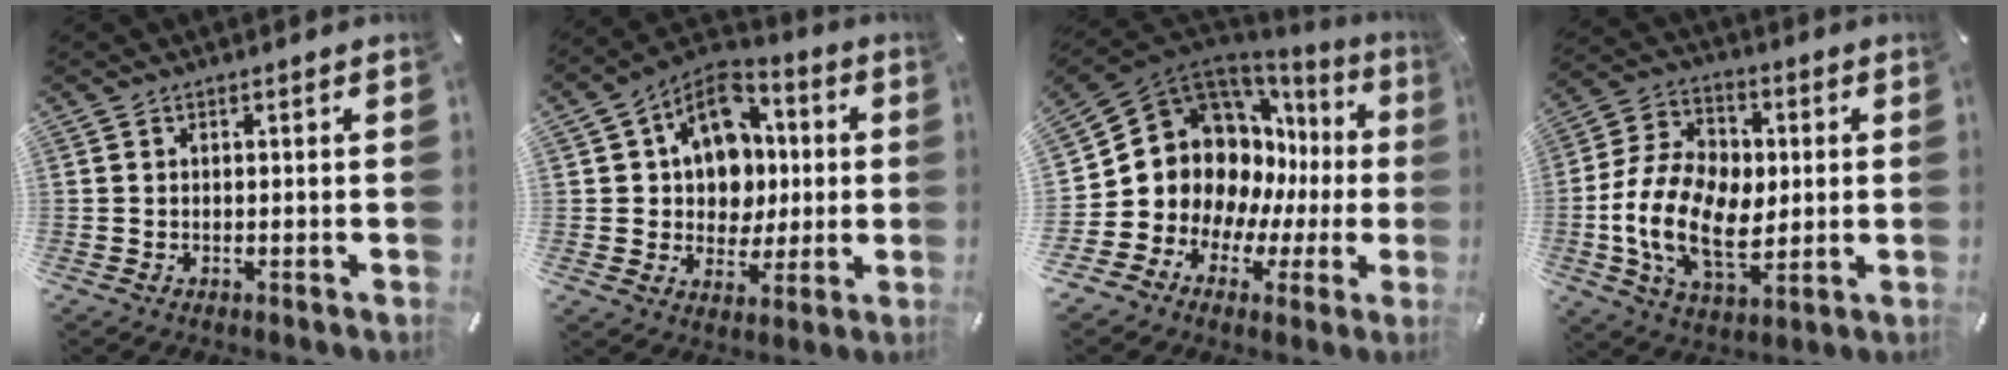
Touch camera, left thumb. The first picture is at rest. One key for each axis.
{"total": 13.7, "fx": 2.9, "fy": 11.7, "fz": 6.4, "tx": -0.106, "ty": -0.014, "tz": 0.059}
{"total": 14.7, "fx": 3.0, "fy": 12.9, "fz": 6.5, "tx": -0.115, "ty": -0.056, "tz": 0.072}
{"total": 17.2, "fx": -2.2, "fy": 11.7, "fz": 12.4, "tx": -0.277, "ty": 0.014, "tz": -0.039}